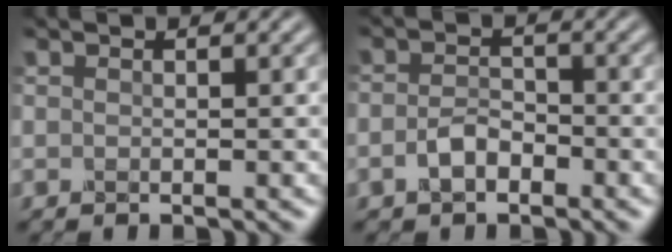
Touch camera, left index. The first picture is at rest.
{"total": 1.7, "force": [-0.9, 1.1, 0.9], "torque": [-0.023, 0.010, -0.024]}